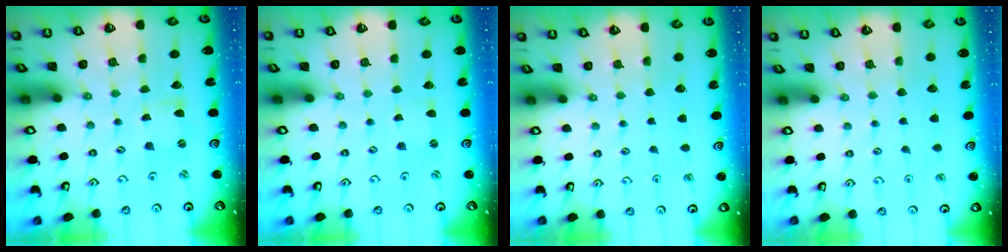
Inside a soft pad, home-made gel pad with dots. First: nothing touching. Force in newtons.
{"total": 0.0}
{"total": 0.0}
{"total": 0.0}